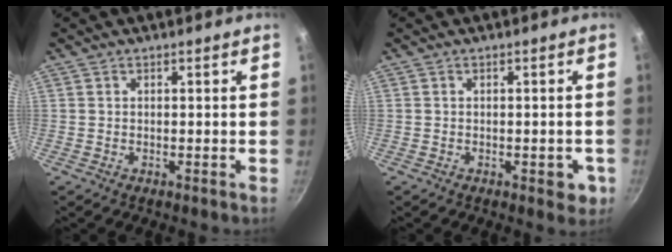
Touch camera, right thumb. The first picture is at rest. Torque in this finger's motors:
{"motor_torque": [-0.16, 0.02, -0.18, 0.07, 0.07]}